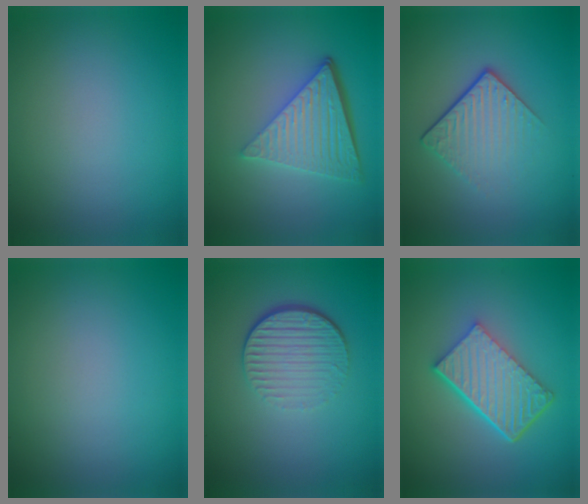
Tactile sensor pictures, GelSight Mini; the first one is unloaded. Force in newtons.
{"total": 6.6, "press": 4.3, "slide": 4.9}
{"total": 4.2, "press": 2.6, "slide": 3.3}
{"total": 0.0}
{"total": 4.3, "press": 2.9, "slide": 3.2}
{"total": 6.3, "press": 4.3, "slide": 4.7}